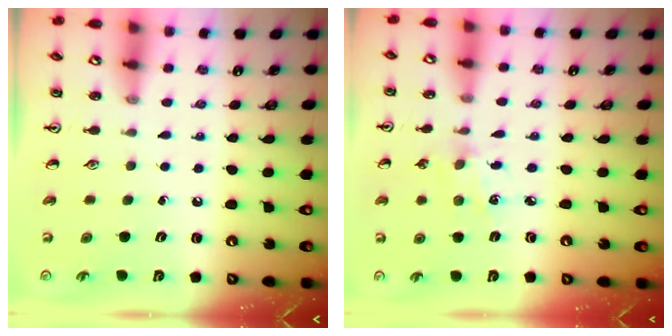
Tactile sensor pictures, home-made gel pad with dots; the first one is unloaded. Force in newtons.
{"total": 2.9, "press": 2.8, "slide": 0.8}